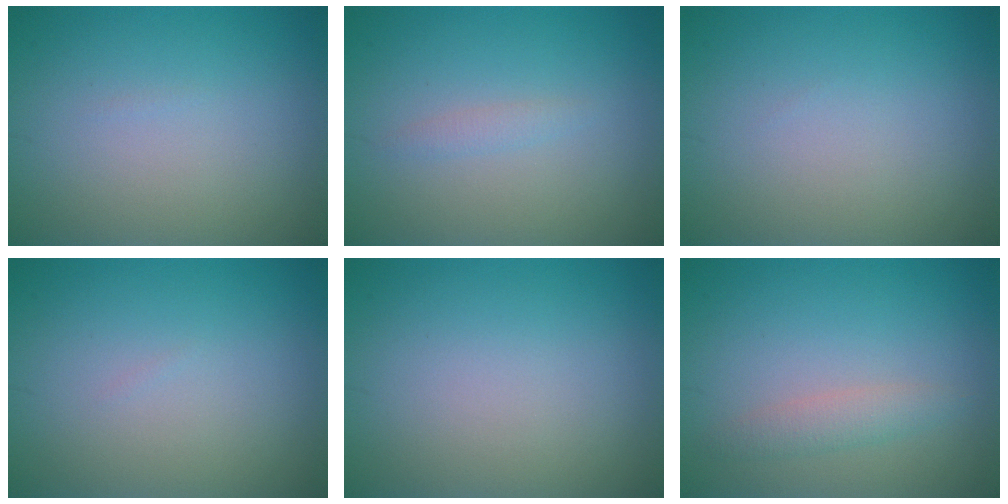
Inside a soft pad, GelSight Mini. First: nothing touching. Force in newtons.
{"total": 0.9, "press": 0.9, "slide": 0.0}
{"total": 0.0}
{"total": 0.0}
{"total": 0.0}
{"total": 1.7, "press": 1.7, "slide": 0.1}